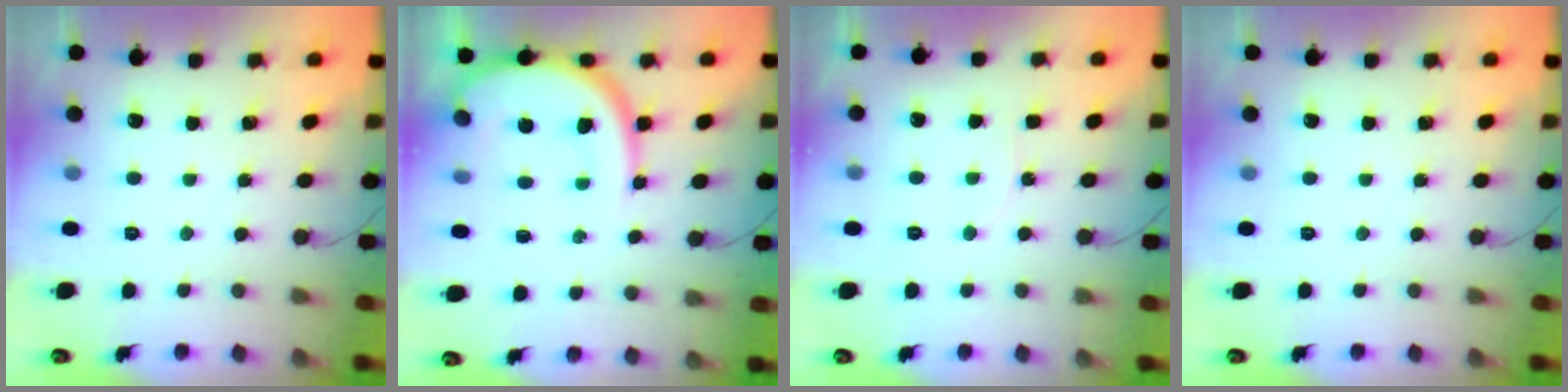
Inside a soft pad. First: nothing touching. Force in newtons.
{"total": 13.4, "press": 13.3, "slide": 1.4}
{"total": 5.9, "press": 5.5, "slide": 2.2}
{"total": 0.0}